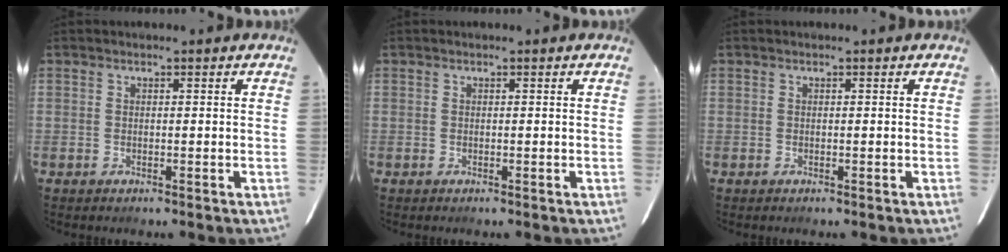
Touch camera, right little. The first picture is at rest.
{"total": 0.0}
{"total": 0.0}